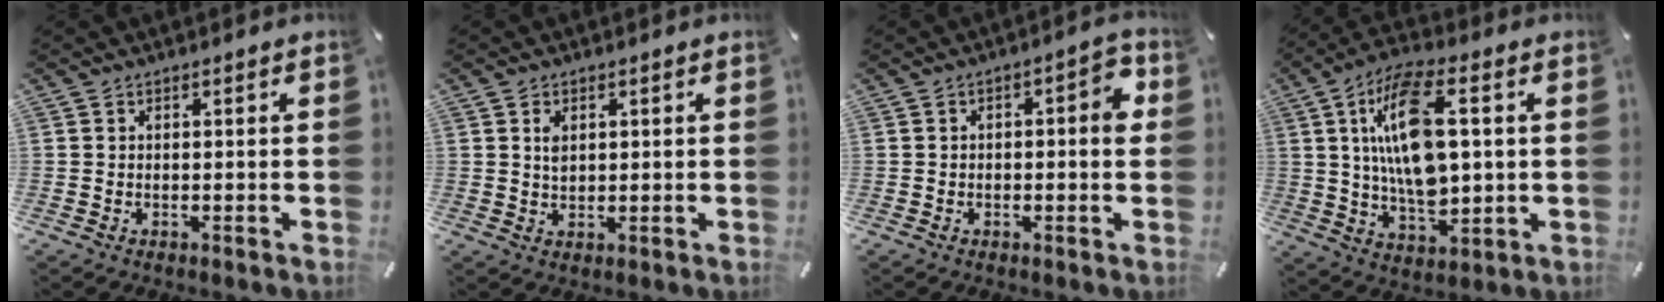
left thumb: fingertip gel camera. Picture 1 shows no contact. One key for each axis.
{"total": 2.4, "fx": 0.9, "fy": 1.7, "fz": 1.5, "tx": -0.027, "ty": 0.000, "tz": 0.014}
{"total": 4.7, "fx": -0.3, "fy": 1.9, "fz": 4.3, "tx": -0.052, "ty": 0.006, "tz": -0.014}
{"total": 16.9, "fx": 2.9, "fy": 8.1, "fz": 14.5, "tx": -0.303, "ty": 0.004, "tz": 0.047}